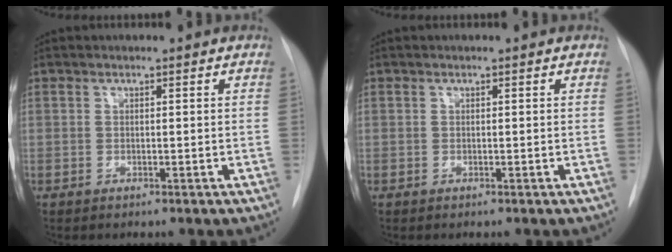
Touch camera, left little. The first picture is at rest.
{"total": 0.0}